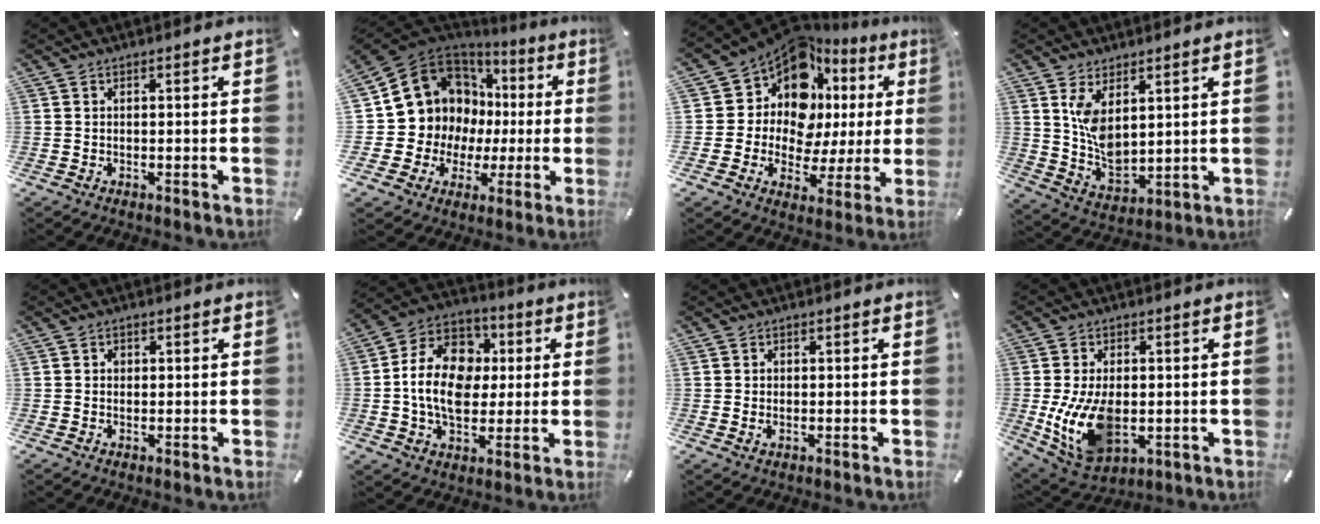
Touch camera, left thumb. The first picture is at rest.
{"total": 11.9, "force": [3.8, 11.2, 1.9], "torque": [-0.048, -0.063, 0.092]}
{"total": 13.6, "force": [7.0, 9.7, 6.5], "torque": [-0.120, -0.070, 0.128]}
{"total": 8.2, "force": [3.7, 4.6, 5.6], "torque": [-0.119, -0.027, 0.066]}
{"total": 1.1, "force": [0.2, 1.0, 0.4], "torque": [-0.001, 0.002, 0.001]}
{"total": 15.3, "force": [-0.3, 12.1, 9.3], "torque": [-0.194, 0.013, -0.005]}
{"total": 1.0, "force": [0.1, 0.8, 0.6], "torque": [-0.005, 0.001, -0.001]}
{"total": 13.5, "force": [-1.4, 8.8, 10.1], "torque": [-0.206, -0.009, -0.020]}